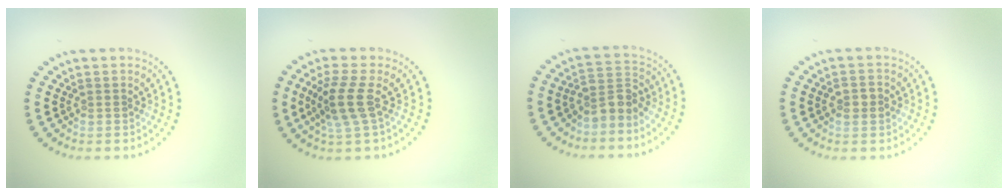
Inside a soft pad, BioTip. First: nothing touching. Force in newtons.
{"total": 3.4, "press": 2.7, "slide": 2.1}
{"total": 2.7, "press": 2.1, "slide": 1.7}
{"total": 1.7, "press": 1.7, "slide": 0.2}